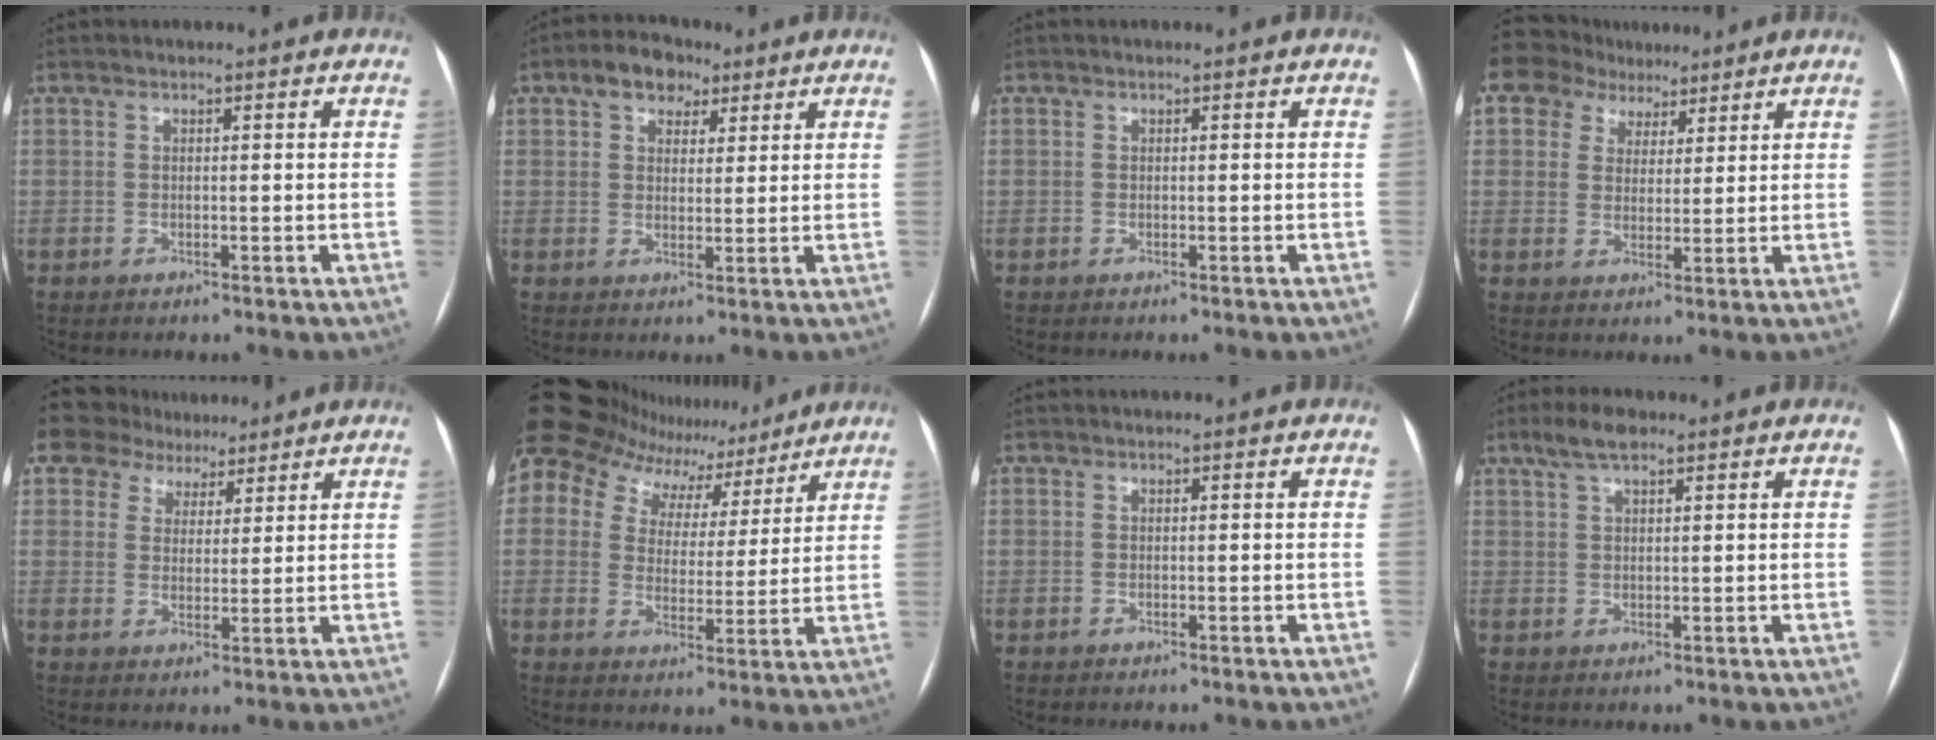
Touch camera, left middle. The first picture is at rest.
{"total": 6.0, "force": [3.5, 3.8, 3.2], "torque": [-0.052, 0.021, 0.058]}
{"total": 0.0}
{"total": 5.5, "force": [4.4, 3.3, 0.4], "torque": [0.004, 0.020, 0.075]}
{"total": 5.5, "force": [5.1, 2.1, -0.1], "torque": [0.017, 0.007, 0.080]}
{"total": 18.7, "force": [15.3, 9.2, 5.6], "torque": [-0.139, 0.041, 0.229]}
{"total": 0.0}
{"total": 4.4, "force": [3.1, 1.1, 3.0], "torque": [-0.065, 0.017, 0.058]}